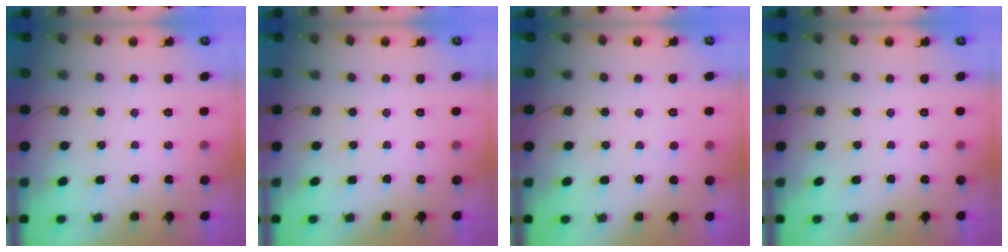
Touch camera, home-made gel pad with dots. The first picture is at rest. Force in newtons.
{"total": 0.0}
{"total": 2.5, "press": 2.5, "slide": 0.2}
{"total": 0.0}